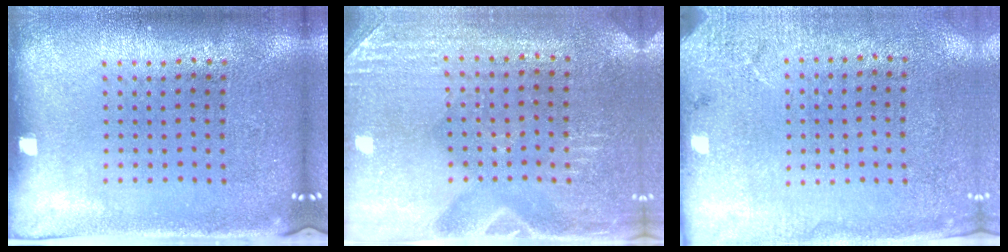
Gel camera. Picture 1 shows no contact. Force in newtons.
{"total": 3.0, "press": 2.9, "slide": 0.7}
{"total": 2.7, "press": 2.2, "slide": 1.5}